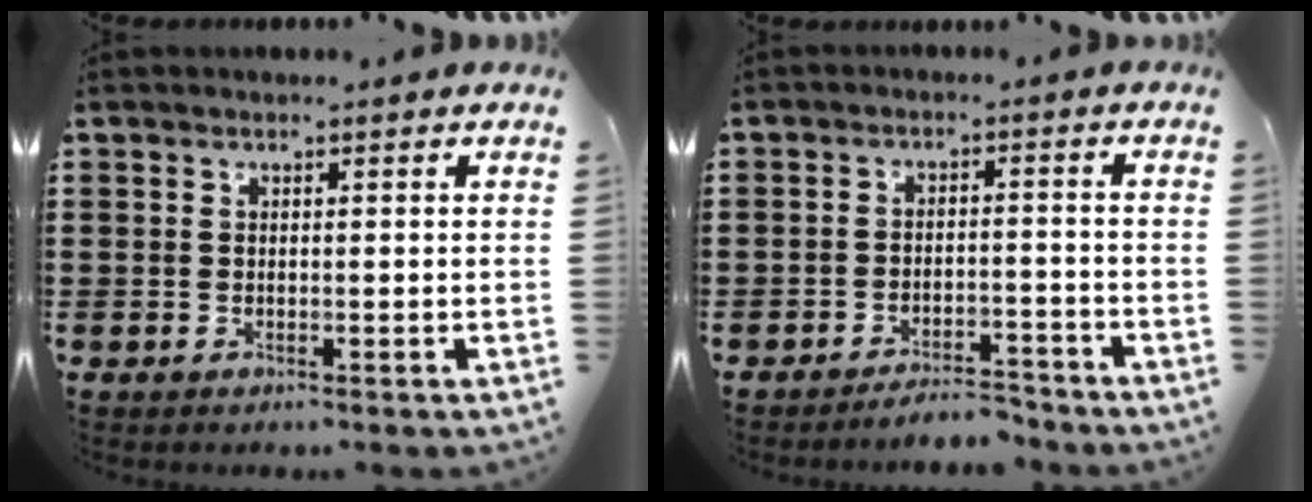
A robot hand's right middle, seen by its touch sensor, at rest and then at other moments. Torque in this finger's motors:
{"motor_torque": [1.28, 0.22, 0.07, 0.09]}